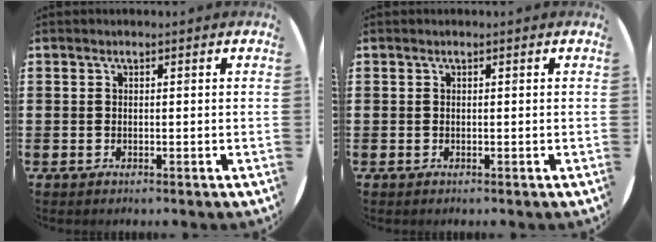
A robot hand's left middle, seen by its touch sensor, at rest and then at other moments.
{"total": 0.0}